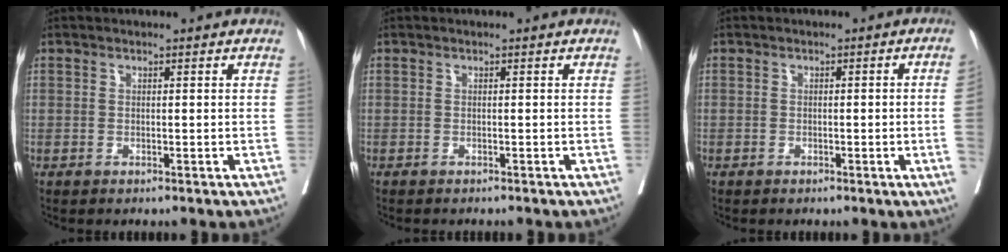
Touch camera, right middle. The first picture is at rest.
{"total": 0.9, "force": [-0.8, 0.2, 0.2], "torque": [-0.010, -0.003, -0.013]}
{"total": 3.0, "force": [-0.5, -0.6, 2.9], "torque": [-0.039, 0.003, -0.003]}